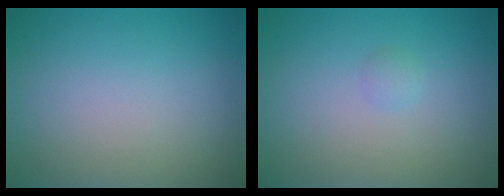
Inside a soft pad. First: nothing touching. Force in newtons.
{"total": 0.6, "press": 0.6, "slide": 0.1}